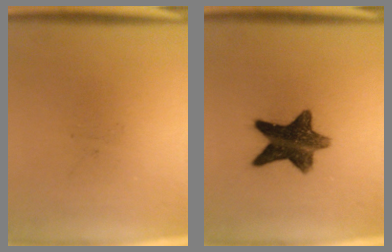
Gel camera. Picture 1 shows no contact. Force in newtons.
{"total": 11.3}